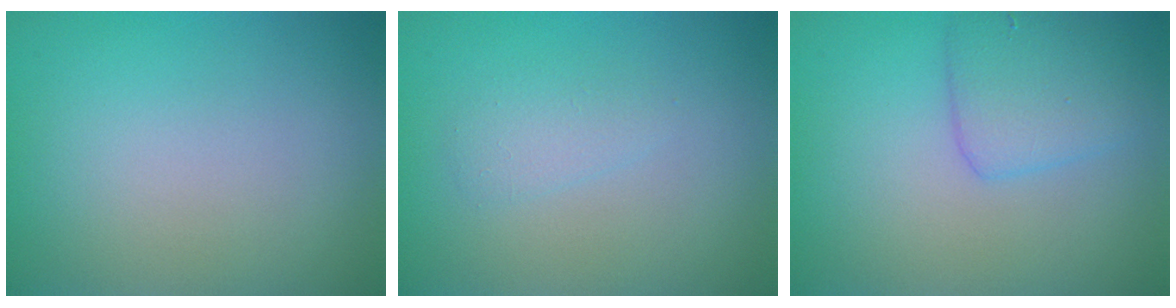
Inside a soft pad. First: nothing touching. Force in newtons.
{"total": 1.4, "press": 1.4, "slide": 0.1}
{"total": 3.1, "press": 3.1, "slide": 0.1}